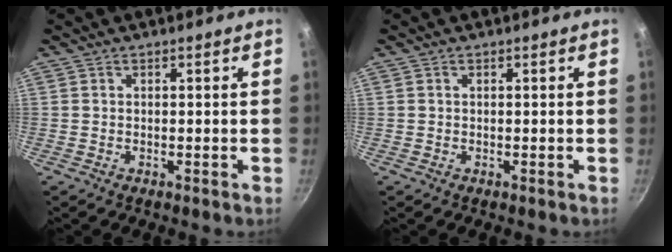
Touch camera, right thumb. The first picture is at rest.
{"total": 0.0}